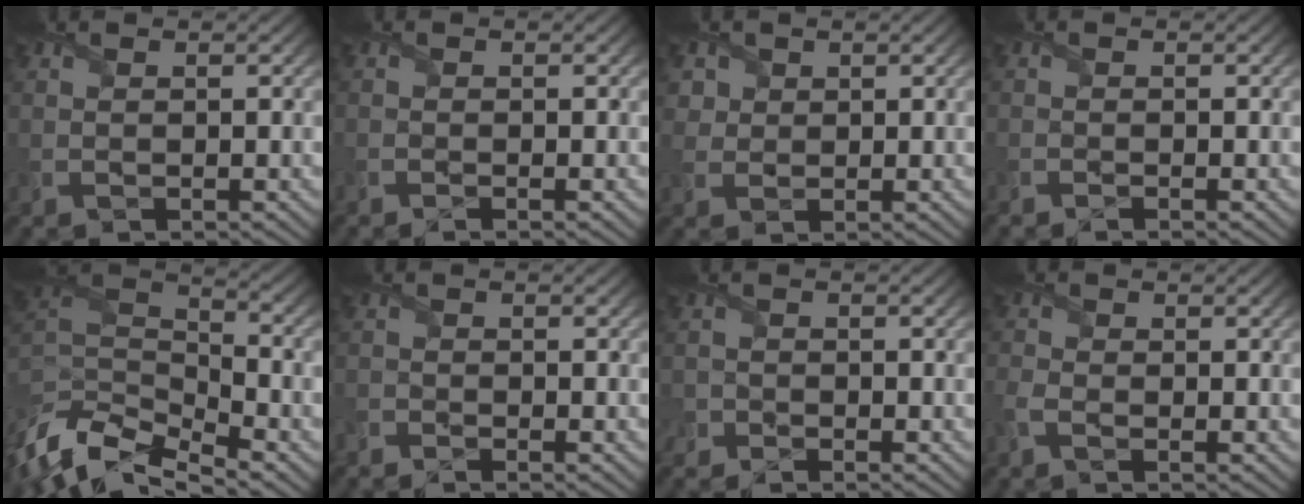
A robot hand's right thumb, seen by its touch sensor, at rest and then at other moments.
{"total": 0.7, "force": [-0.6, -0.2, 0.2], "torque": [-0.002, -0.001, -0.013]}
{"total": 2.7, "force": [1.4, 2.3, 0.4], "torque": [-0.029, -0.009, 0.032]}
{"total": 1.0, "force": [-1.0, -0.1, 0.1], "torque": [-0.003, -0.002, -0.021]}
{"total": 10.6, "force": [-7.3, 4.1, 6.6], "torque": [-0.147, -0.006, -0.143]}
{"total": 1.6, "force": [-1.6, 0.2, 0.2], "torque": [-0.007, -0.005, -0.039]}
{"total": 1.7, "force": [-1.5, 0.7, 0.1], "torque": [0.001, -0.002, -0.037]}
{"total": 2.2, "force": [-1.1, 1.1, 1.6], "torque": [-0.048, -0.001, -0.031]}